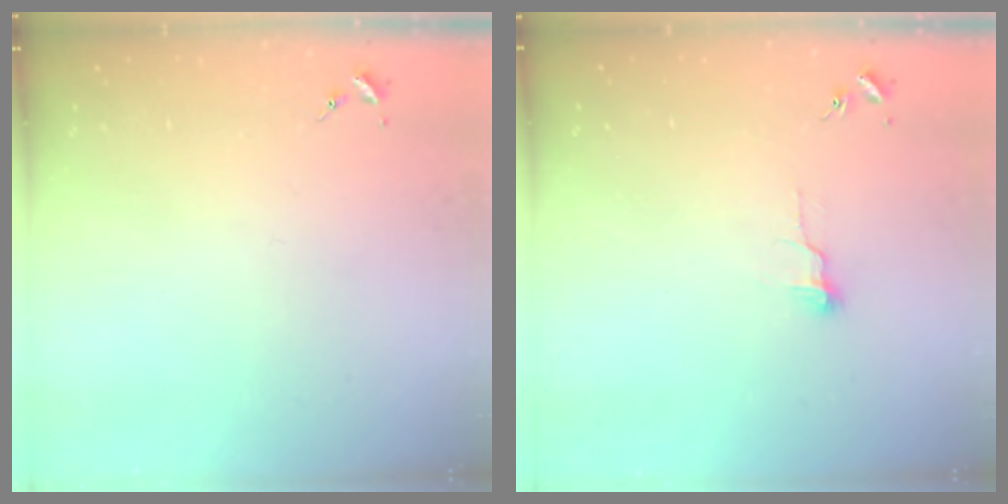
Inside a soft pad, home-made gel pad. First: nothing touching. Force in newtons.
{"total": 4.9, "press": 4.9, "slide": 0.4}